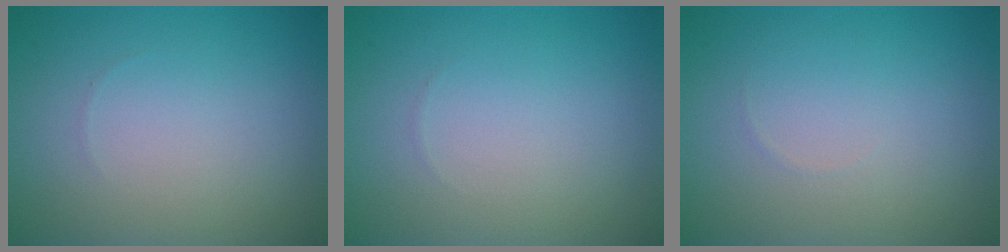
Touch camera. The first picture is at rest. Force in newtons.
{"total": 0.0}
{"total": 0.0}